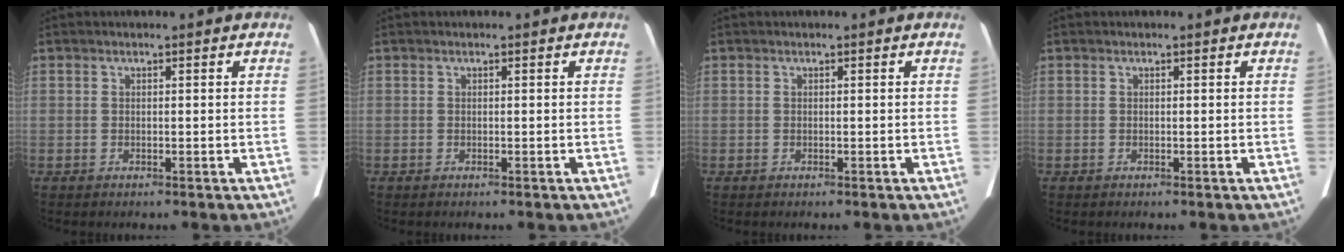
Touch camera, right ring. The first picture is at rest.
{"total": 0.0}
{"total": 0.0}
{"total": 0.0}